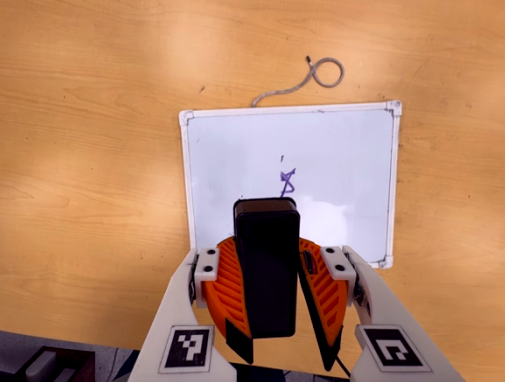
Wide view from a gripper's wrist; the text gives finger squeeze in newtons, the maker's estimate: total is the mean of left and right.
{"total": 11.0, "left": 10.8, "right": 11.2}